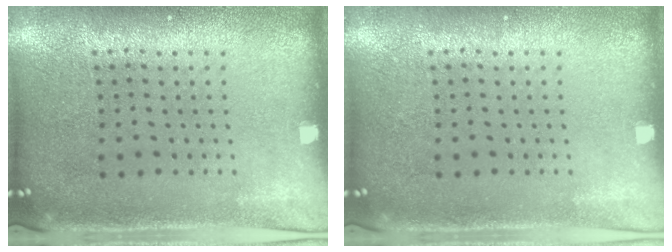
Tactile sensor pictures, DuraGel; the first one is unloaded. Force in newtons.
{"total": 0.0}